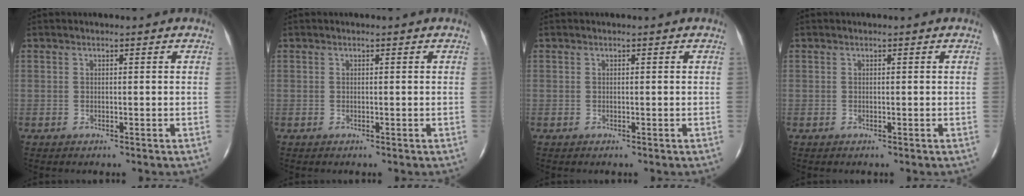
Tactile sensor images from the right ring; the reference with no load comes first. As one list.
[{"total": 0.0}, {"total": 0.0}, {"total": 0.0}]